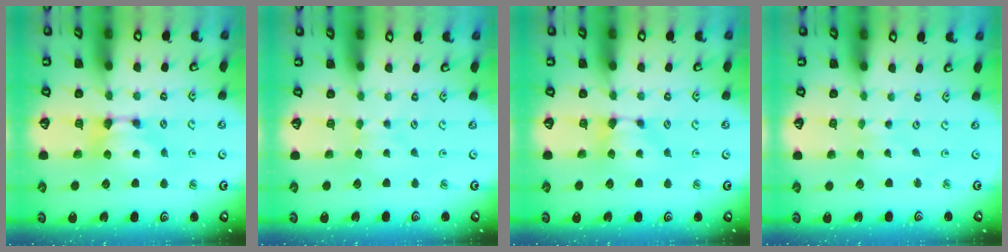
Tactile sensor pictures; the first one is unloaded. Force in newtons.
{"total": 2.3, "press": 2.2, "slide": 0.5}
{"total": 0.8, "press": 0.7, "slide": 0.5}
{"total": 4.9, "press": 4.9, "slide": 0.1}